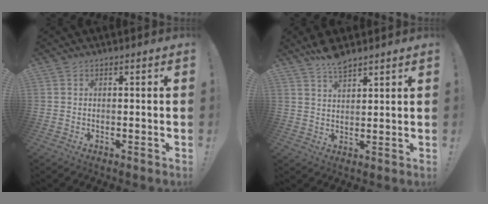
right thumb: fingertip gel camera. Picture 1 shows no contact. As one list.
[{"total": 6.1, "force": [5.1, 1.8, 2.7], "torque": [-0.043, -0.032, 0.091]}]